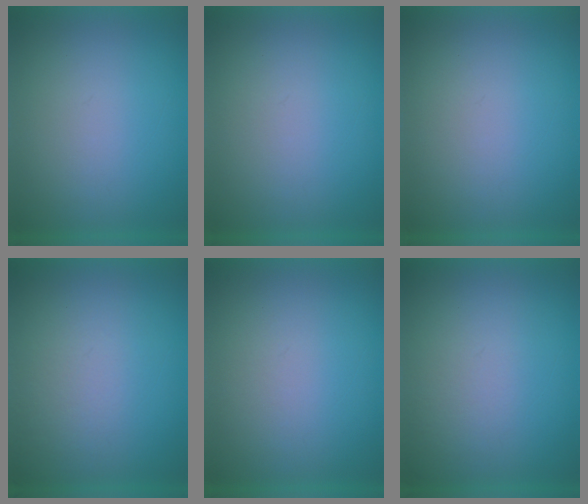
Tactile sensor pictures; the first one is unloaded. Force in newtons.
{"total": 1.0}
{"total": 1.0}
{"total": 3.7}
{"total": 1.1}
{"total": 2.2}